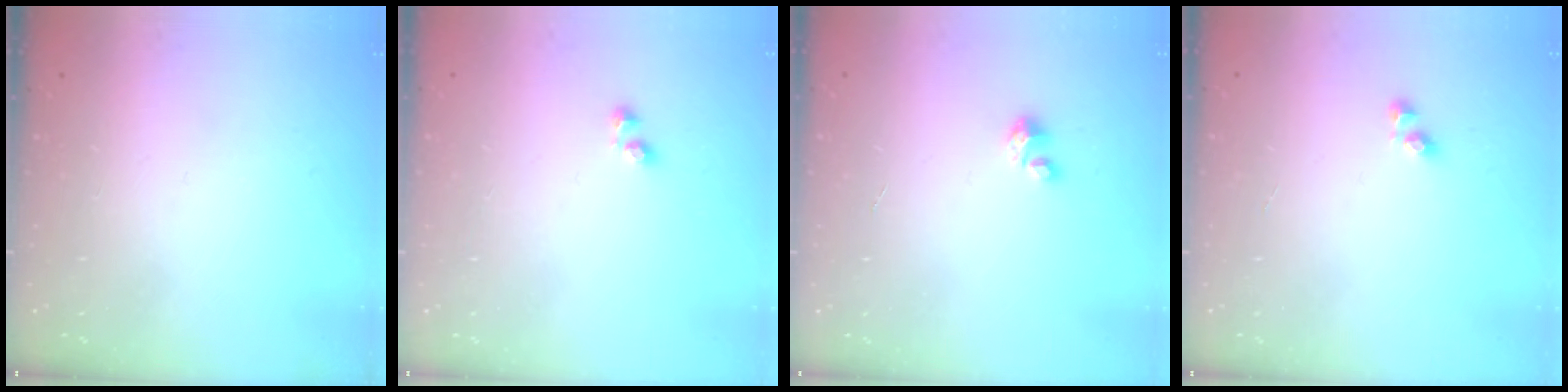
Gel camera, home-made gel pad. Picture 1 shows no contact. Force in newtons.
{"total": 1.9, "press": 1.9, "slide": 0.5}
{"total": 1.8, "press": 1.8, "slide": 0.1}
{"total": 2.0, "press": 2.0, "slide": 0.3}